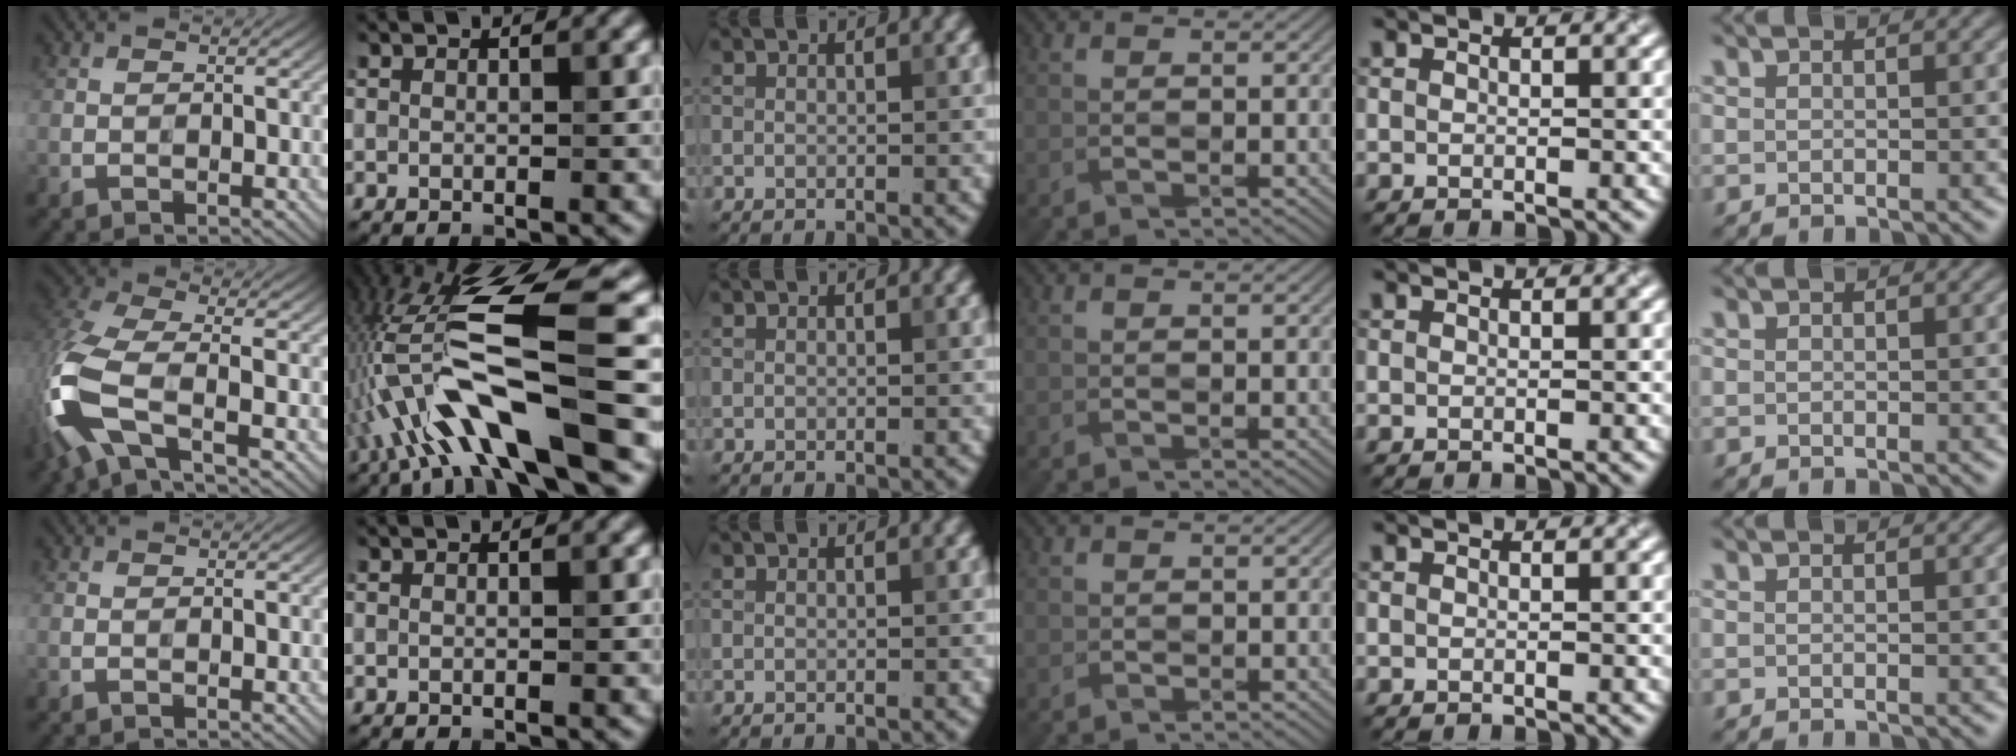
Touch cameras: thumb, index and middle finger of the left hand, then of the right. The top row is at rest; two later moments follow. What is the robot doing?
{"motion": "wrap", "object": "paper"}